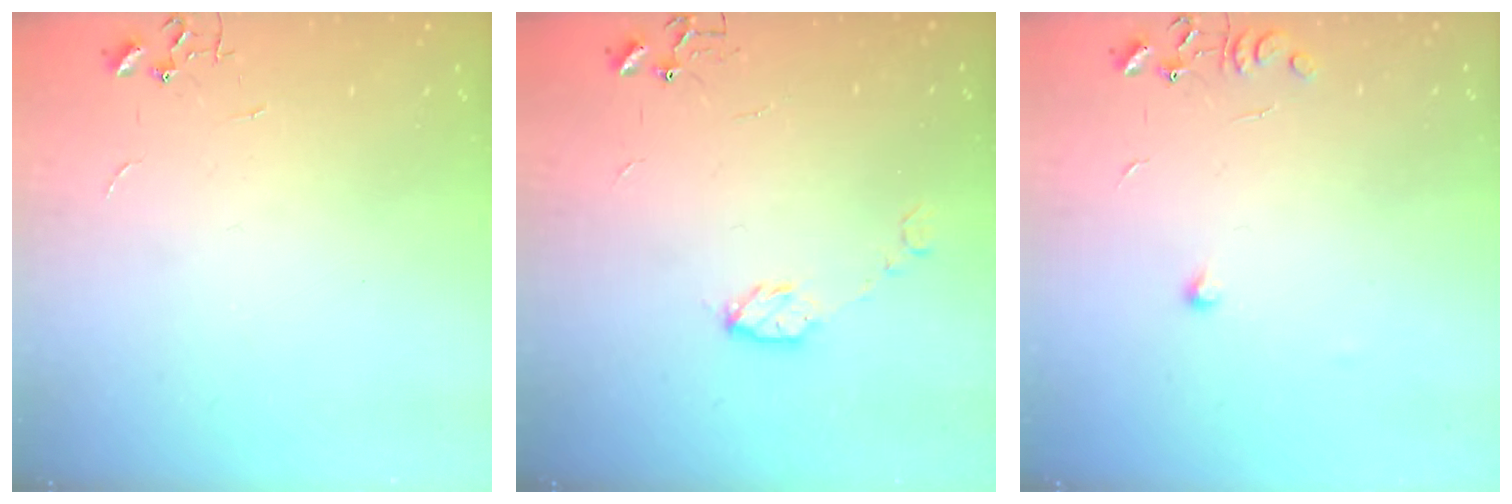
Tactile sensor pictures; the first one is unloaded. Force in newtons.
{"total": 4.9, "press": 4.8, "slide": 0.6}
{"total": 7.8, "press": 7.8, "slide": 0.5}